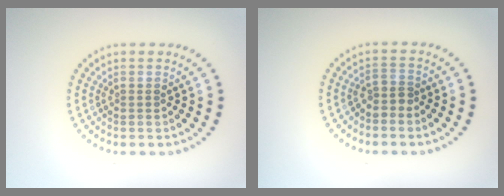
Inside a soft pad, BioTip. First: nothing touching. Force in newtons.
{"total": 1.6, "press": 1.2, "slide": 1.1}